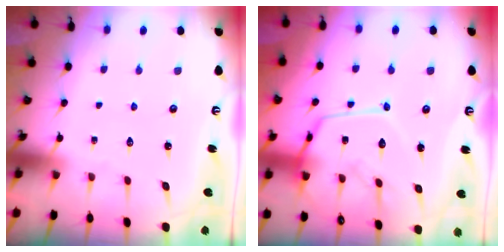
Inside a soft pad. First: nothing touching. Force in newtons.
{"total": 15.6, "press": 15.5, "slide": 1.3}